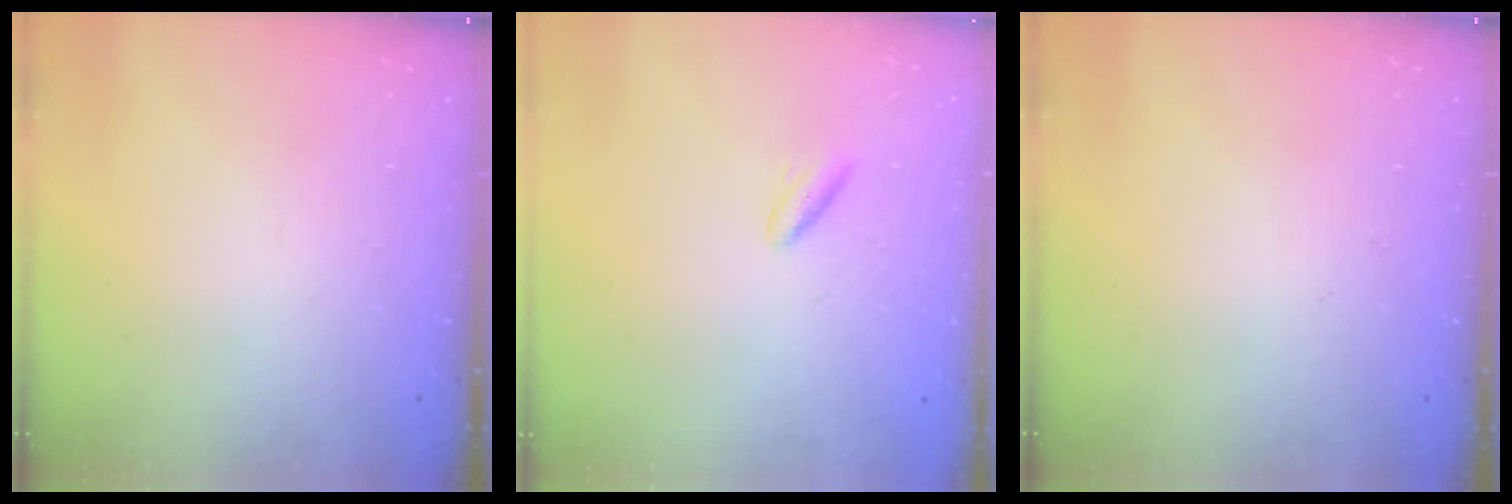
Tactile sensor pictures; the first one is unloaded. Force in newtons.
{"total": 2.4, "press": 2.2, "slide": 1.0}
{"total": 0.0}